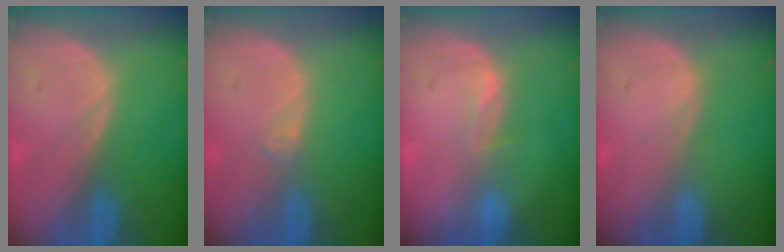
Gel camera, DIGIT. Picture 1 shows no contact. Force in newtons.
{"total": 1.1, "press": 0.8, "slide": 0.7}
{"total": 2.2, "press": 1.7, "slide": 1.4}
{"total": 0.0}